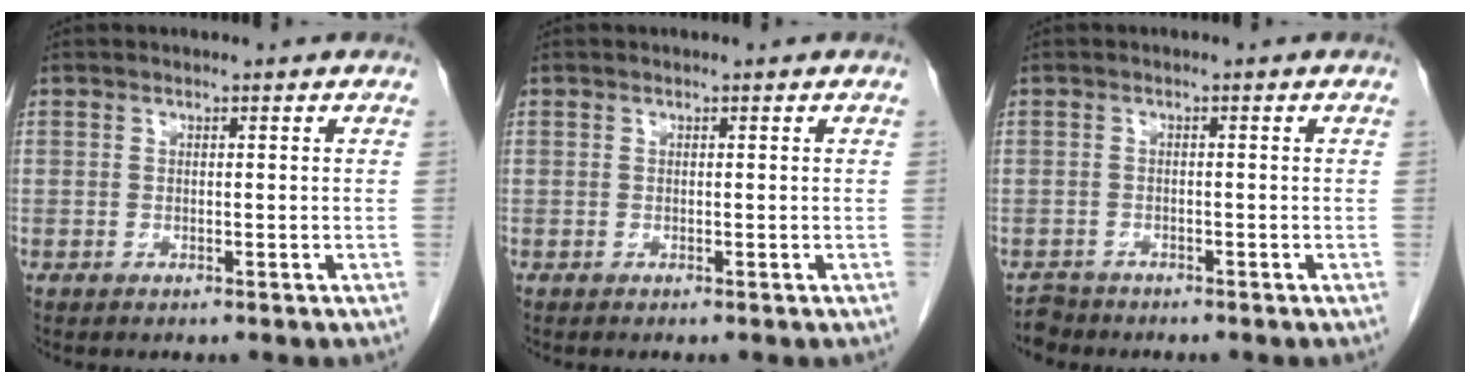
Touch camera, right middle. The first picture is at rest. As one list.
[{"total": 0.0}, {"total": 2.3, "force": [-2.1, 0.7, -0.5], "torque": [0.003, -0.006, -0.039]}]